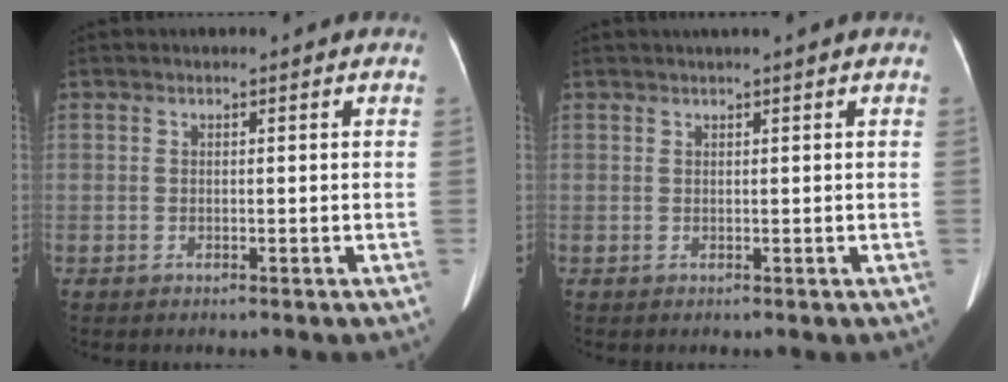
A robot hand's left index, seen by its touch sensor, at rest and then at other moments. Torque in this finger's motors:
{"motor_torque": [0.29, -0.28, 0.01, 0.00]}